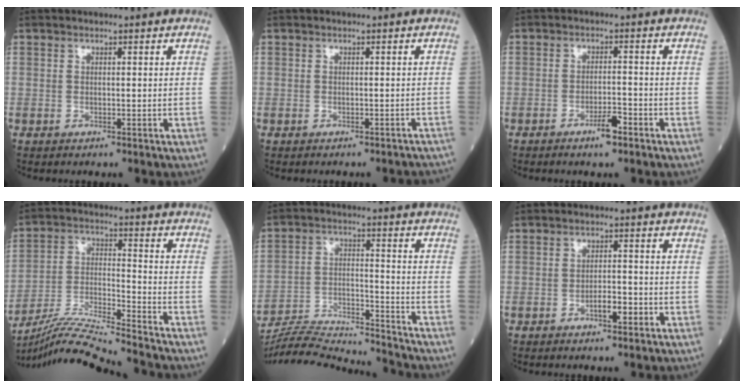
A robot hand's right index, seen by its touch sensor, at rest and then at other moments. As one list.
[{"total": 4.0, "force": [-3.9, 0.4, 0.8], "torque": [-0.009, -0.009, -0.038]}, {"total": 3.3, "force": [-2.2, 0.5, 2.4], "torque": [-0.040, 0.001, -0.038]}, {"total": 15.2, "force": [-14.0, -1.7, 5.5], "torque": [-0.100, -0.006, -0.249]}, {"total": 17.5, "force": [-17.0, -0.1, 4.1], "torque": [-0.089, 0.000, -0.274]}, {"total": 3.1, "force": [-1.5, 0.9, 2.5], "torque": [-0.038, 0.004, -0.025]}]